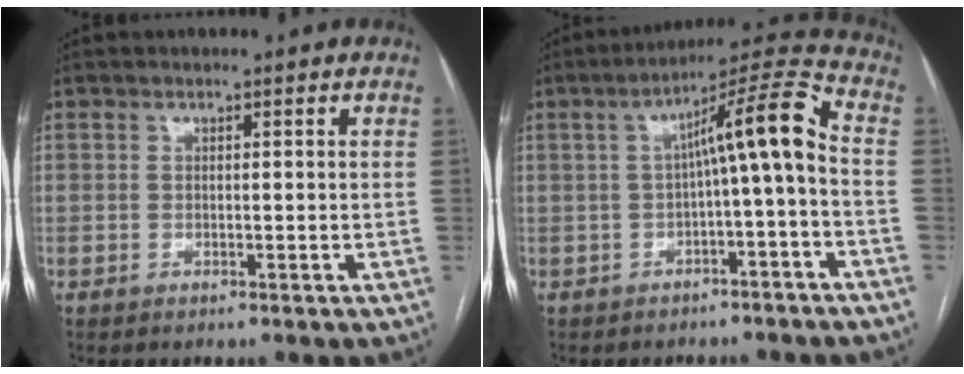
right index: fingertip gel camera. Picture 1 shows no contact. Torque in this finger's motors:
{"motor_torque": [1.02, -0.30, 0.56, 0.14]}